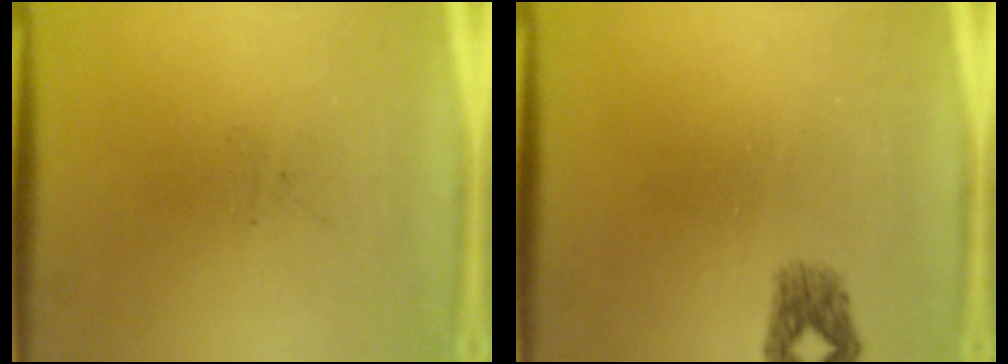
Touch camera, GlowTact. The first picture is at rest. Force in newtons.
{"total": 1.8}